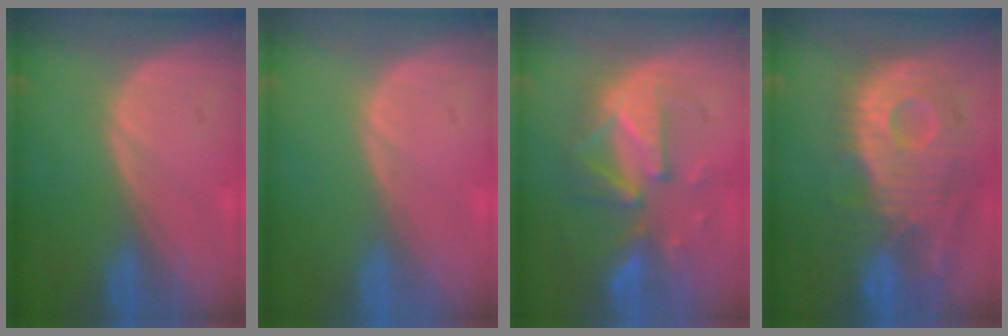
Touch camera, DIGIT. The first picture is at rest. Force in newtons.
{"total": 0.0}
{"total": 10.0, "press": 8.9, "slide": 4.5}
{"total": 12.1, "press": 10.8, "slide": 5.4}